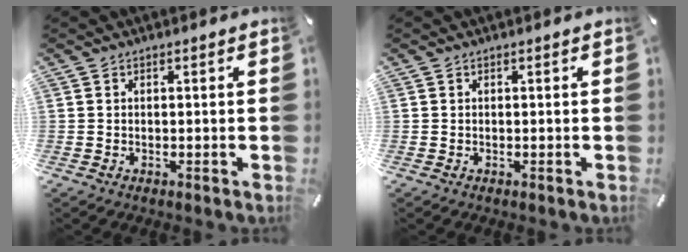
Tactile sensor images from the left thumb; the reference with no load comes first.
{"total": 0.0}